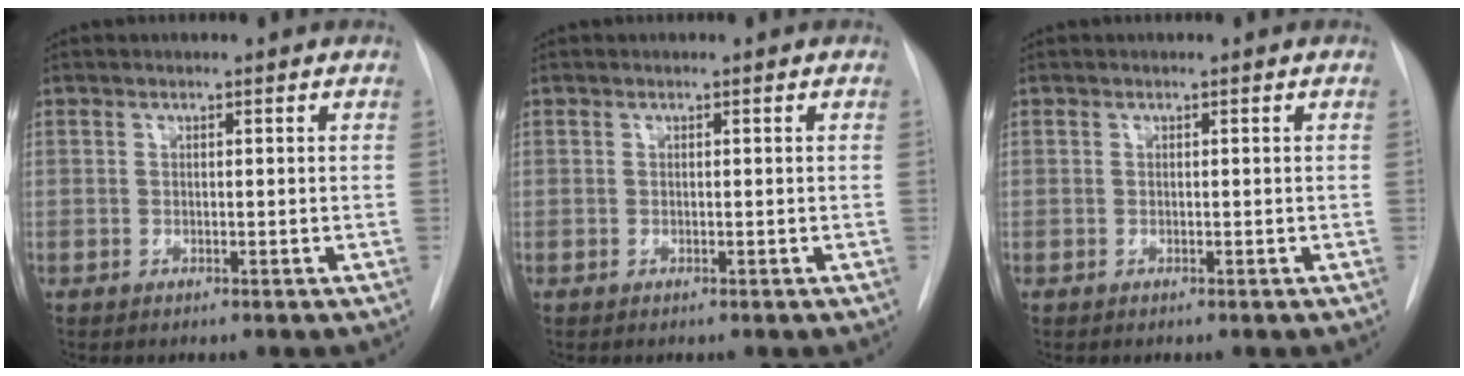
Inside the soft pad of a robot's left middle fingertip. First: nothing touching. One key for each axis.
{"total": 0.0}
{"total": 0.0}